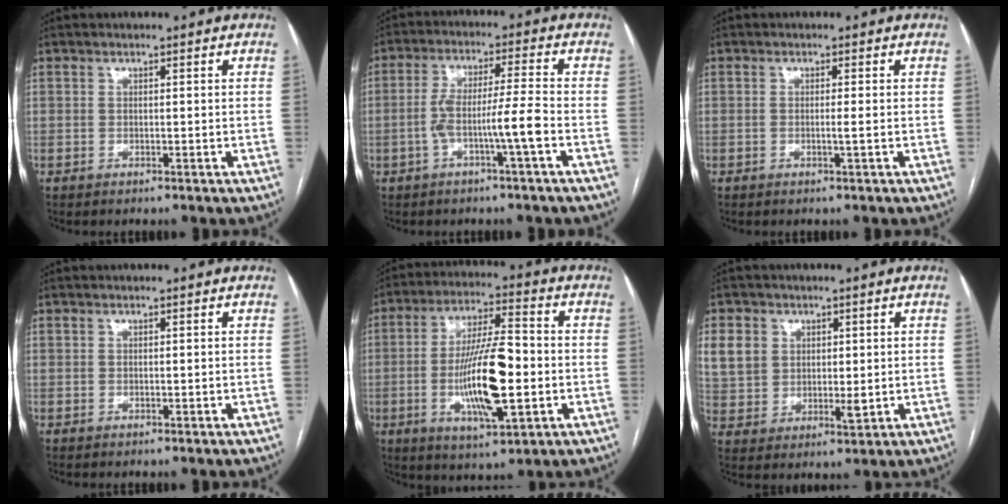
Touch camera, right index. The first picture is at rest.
{"total": 7.2, "force": [-2.7, -0.6, 6.6], "torque": [-0.127, 0.018, -0.047]}
{"total": 1.0, "force": [-0.3, -0.3, 0.9], "torque": [-0.015, -0.001, -0.007]}
{"total": 0.0}
{"total": 14.5, "force": [-2.4, 3.1, 14.0], "torque": [-0.261, -0.003, -0.040]}
{"total": 9.9, "force": [3.3, 8.0, 4.7], "torque": [-0.109, 0.007, 0.072]}